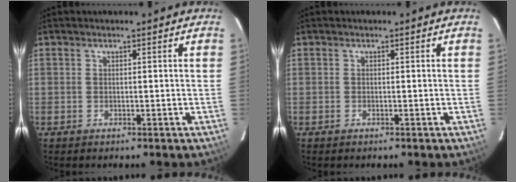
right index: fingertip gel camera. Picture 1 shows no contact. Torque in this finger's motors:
{"motor_torque": [0.07, -0.10, 0.02, 0.00]}